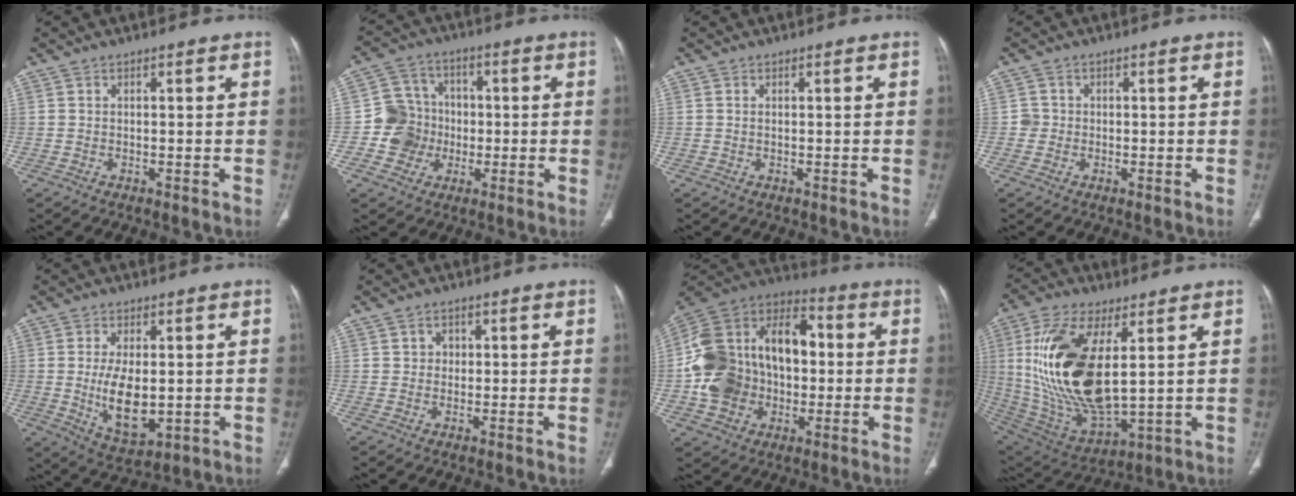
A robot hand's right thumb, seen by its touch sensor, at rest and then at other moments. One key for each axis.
{"total": 9.2, "fx": -1.5, "fy": 8.8, "fz": 2.2, "tx": 0.002, "ty": 0.021, "tz": -0.031}
{"total": 0.0}
{"total": 1.7, "fx": -0.2, "fy": 1.7, "fz": 0.2, "tx": 0.007, "ty": 0.007, "tz": -0.007}
{"total": 10.2, "fx": -0.5, "fy": 5.2, "fz": 8.8, "tx": -0.146, "ty": -0.017, "tz": 0.009}
{"total": 1.8, "fx": 0.4, "fy": 1.7, "fz": 0.6, "tx": 0.001, "ty": 0.002, "tz": 0.004}
{"total": 25.8, "fx": -1.2, "fy": 19.0, "fz": 17.4, "tx": -0.313, "ty": 0.036, "tz": -0.017}
{"total": 23.9, "fx": 4.3, "fy": 10.8, "fz": 21.0, "tx": -0.425, "ty": -0.028, "tz": 0.092}